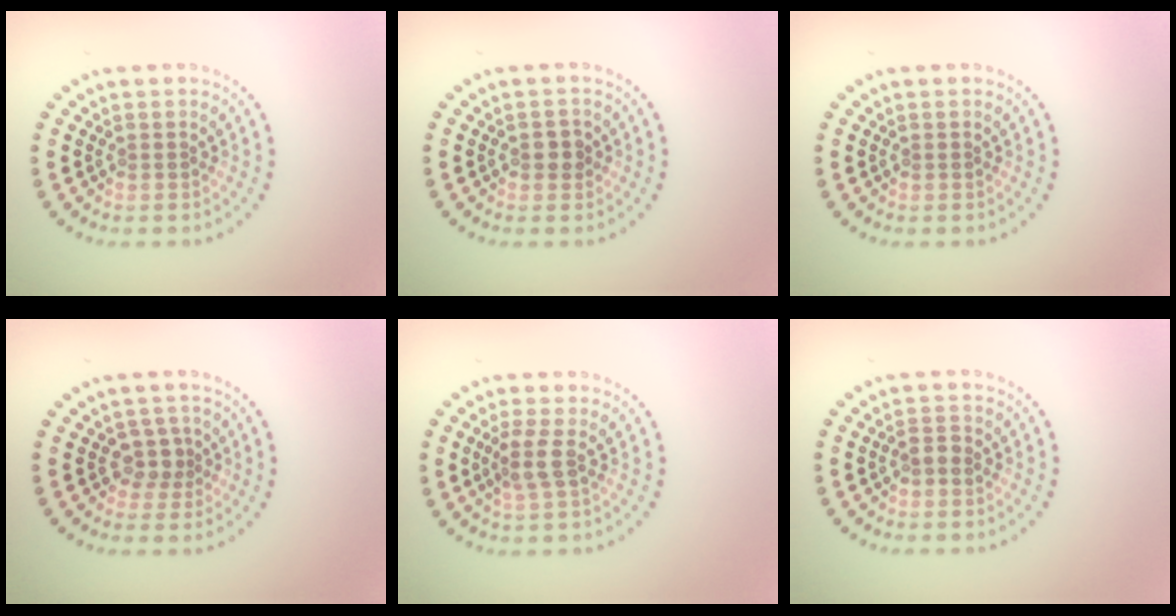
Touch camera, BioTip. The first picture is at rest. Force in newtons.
{"total": 1.4, "press": 1.4, "slide": 0.2}
{"total": 0.0}
{"total": 2.0, "press": 1.6, "slide": 1.2}
{"total": 2.0, "press": 1.6, "slide": 1.1}
{"total": 1.2, "press": 1.2, "slide": 0.3}